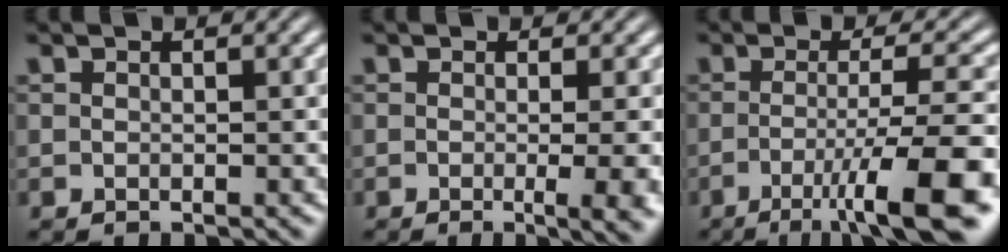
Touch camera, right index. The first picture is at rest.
{"total": 3.8, "force": [-1.3, 0.0, 3.6], "torque": [-0.039, -0.011, -0.018]}
{"total": 8.4, "force": [-4.2, 0.8, 7.1], "torque": [-0.093, -0.022, -0.052]}